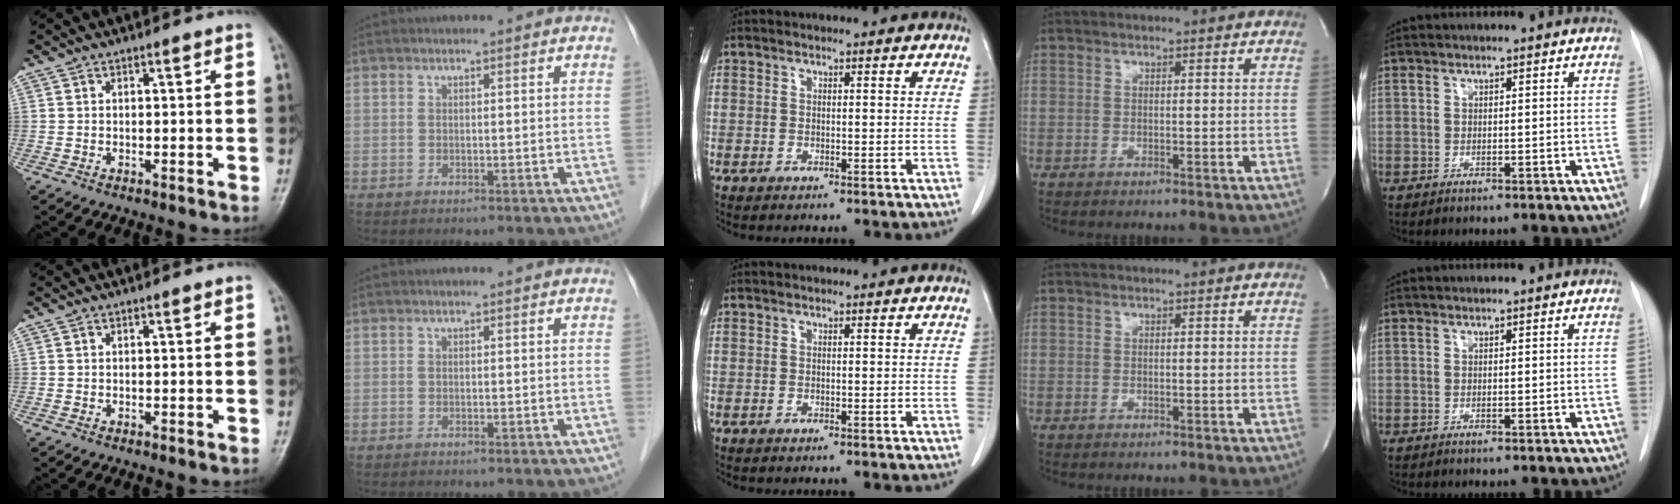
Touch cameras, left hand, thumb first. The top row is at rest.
{}